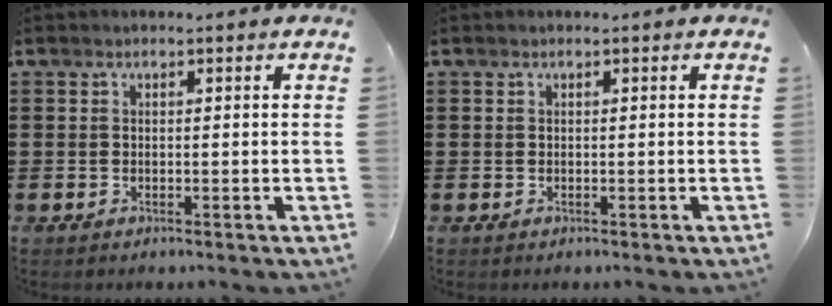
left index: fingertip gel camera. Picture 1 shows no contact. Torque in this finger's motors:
{"motor_torque": [0.00, 0.00, 0.00, 0.00]}